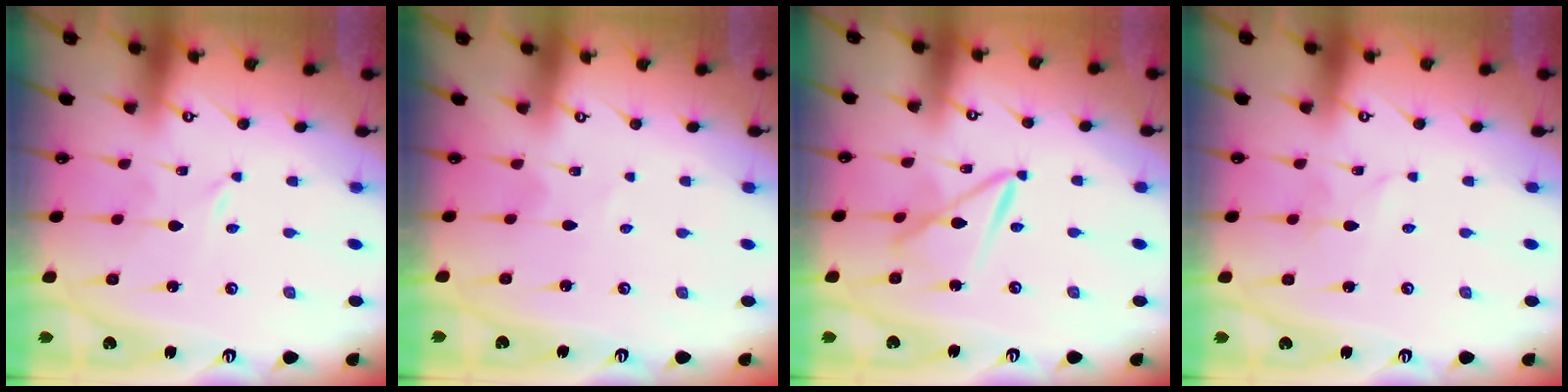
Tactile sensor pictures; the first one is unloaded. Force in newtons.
{"total": 1.8, "press": 1.7, "slide": 0.3}
{"total": 8.8, "press": 8.7, "slide": 0.7}
{"total": 1.6, "press": 1.6, "slide": 0.1}